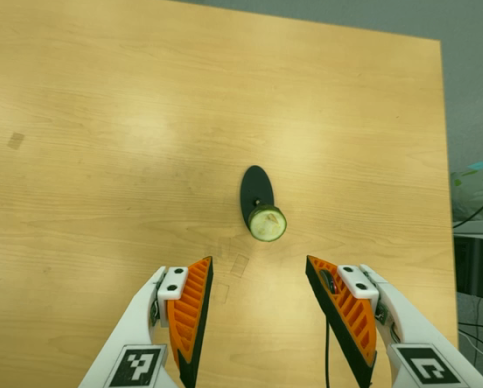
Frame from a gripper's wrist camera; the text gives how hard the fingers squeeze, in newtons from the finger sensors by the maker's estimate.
{"total": 0.0}